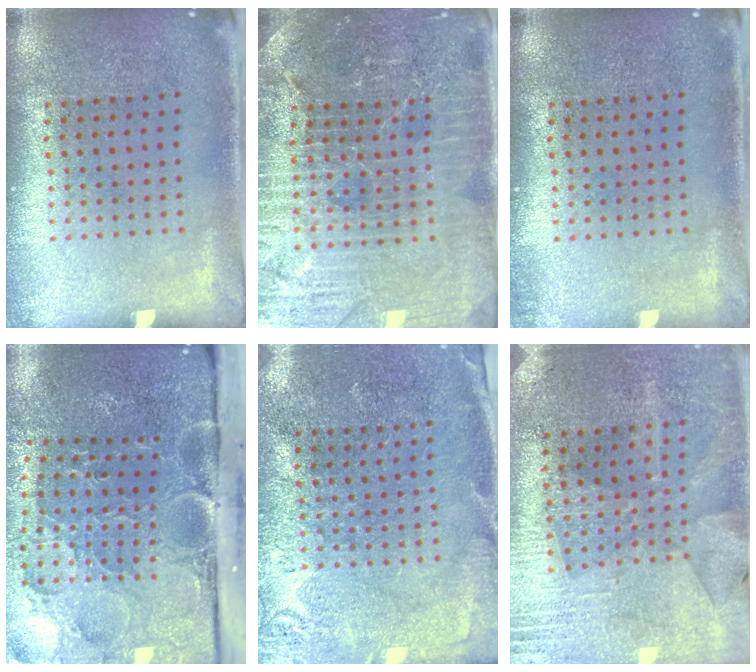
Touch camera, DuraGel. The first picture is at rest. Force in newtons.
{"total": 4.4, "press": 4.1, "slide": 1.4}
{"total": 0.6, "press": 0.6, "slide": 0.2}
{"total": 5.1, "press": 4.1, "slide": 3.1}
{"total": 2.7, "press": 2.7, "slide": 0.4}
{"total": 2.8, "press": 2.7, "slide": 0.7}